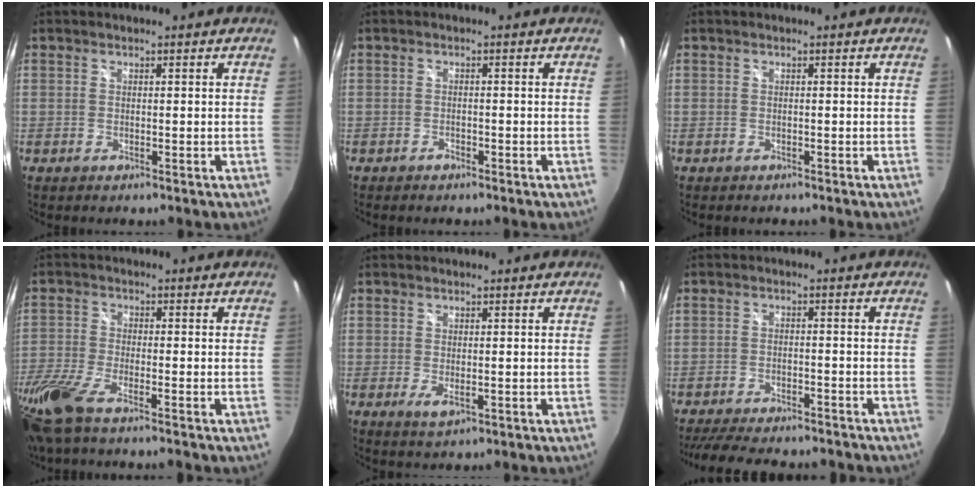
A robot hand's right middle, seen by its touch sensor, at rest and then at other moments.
{"total": 1.2, "force": [-1.0, 0.6, 0.2], "torque": [-0.007, 0.000, -0.018]}
{"total": 0.5, "force": [-0.5, 0.2, 0.1], "torque": [-0.002, -0.002, -0.009]}
{"total": 11.9, "force": [-8.5, 2.6, 7.9], "torque": [-0.192, -0.045, -0.171]}
{"total": 2.4, "force": [-0.6, 1.0, 2.1], "torque": [-0.038, -0.008, -0.007]}
{"total": 14.2, "force": [-12.4, 3.3, 6.3], "torque": [-0.131, -0.026, -0.182]}